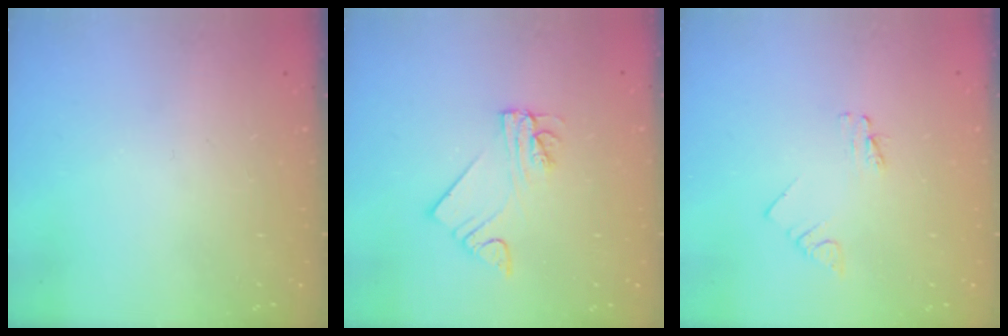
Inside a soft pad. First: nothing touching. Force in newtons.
{"total": 4.5, "press": 4.5, "slide": 0.3}
{"total": 1.6, "press": 1.6, "slide": 0.2}